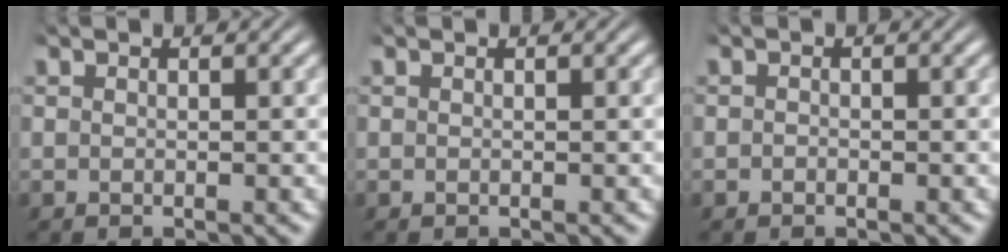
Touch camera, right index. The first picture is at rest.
{"total": 0.0}
{"total": 0.6, "force": [-0.4, 0.4, 0.0], "torque": [0.002, 0.000, -0.011]}